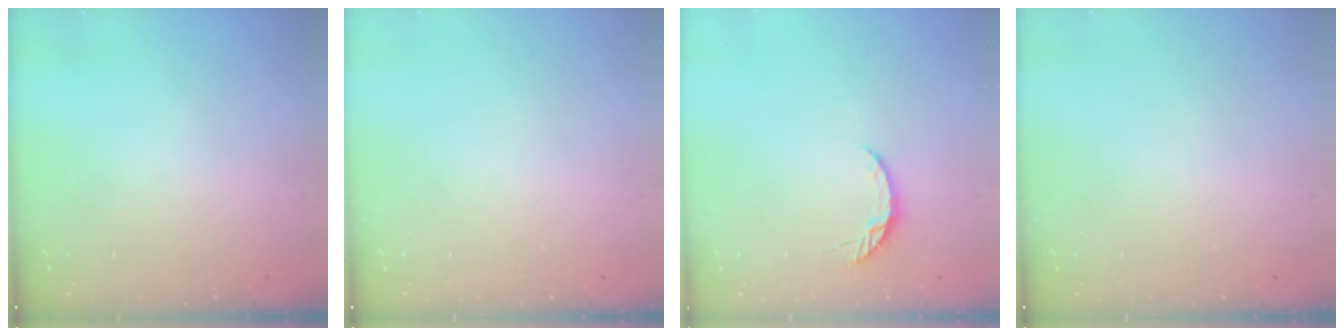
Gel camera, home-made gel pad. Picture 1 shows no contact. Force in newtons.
{"total": 0.0}
{"total": 4.6, "press": 4.6, "slide": 0.6}
{"total": 0.0}